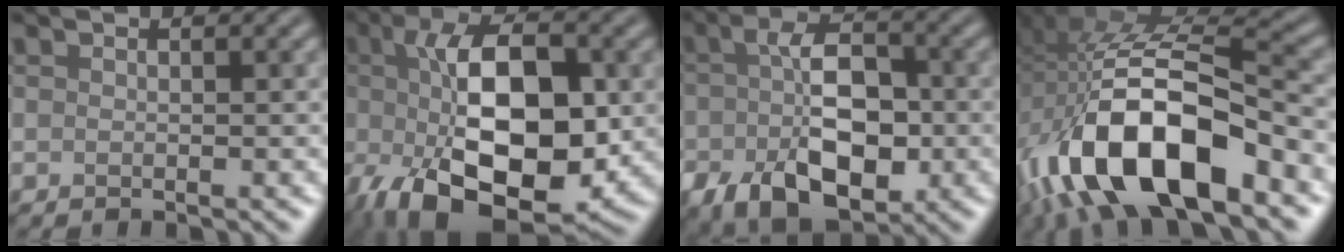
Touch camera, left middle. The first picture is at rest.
{"total": 13.9, "force": [-1.2, 6.8, 12.1], "torque": [-0.199, -0.001, -0.023]}
{"total": 8.6, "force": [-2.5, 5.0, 6.6], "torque": [-0.121, -0.008, -0.039]}
{"total": 15.1, "force": [-6.9, 6.4, 11.8], "torque": [-0.225, 0.006, -0.122]}